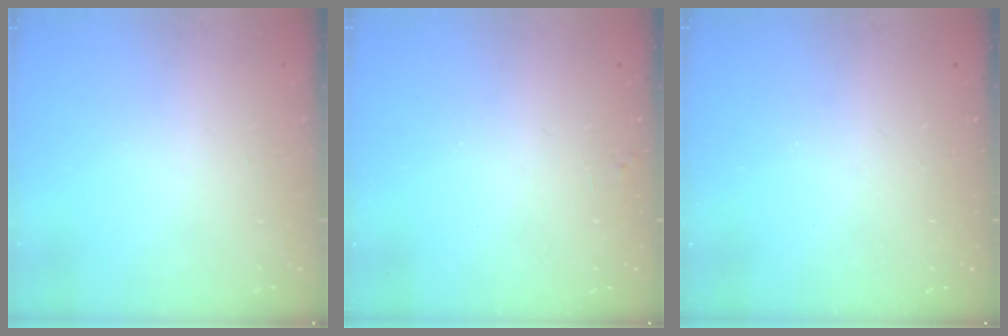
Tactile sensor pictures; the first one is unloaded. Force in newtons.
{"total": 1.7, "press": 1.7, "slide": 0.1}
{"total": 0.0}